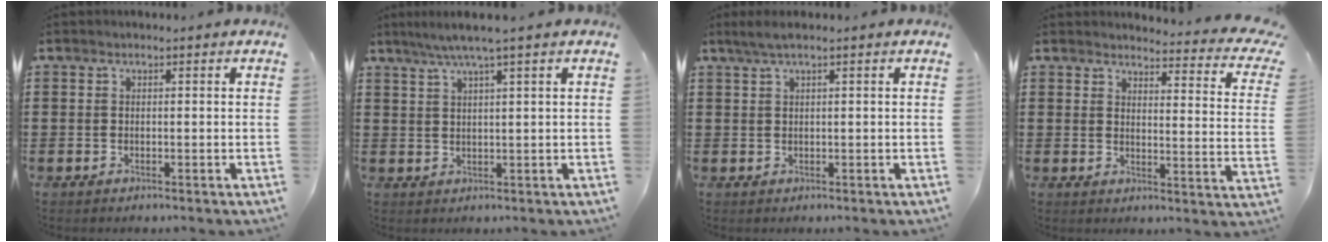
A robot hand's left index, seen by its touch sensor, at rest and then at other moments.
{"total": 3.5, "force": [2.3, -0.5, 2.7], "torque": [-0.055, 0.002, 0.039]}
{"total": 1.7, "force": [0.6, 0.0, 1.6], "torque": [-0.030, -0.001, 0.011]}
{"total": 4.0, "force": [3.6, 0.2, 1.5], "torque": [-0.032, -0.029, 0.058]}